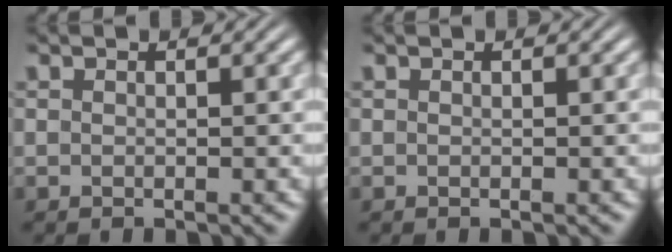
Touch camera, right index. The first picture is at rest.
{"total": 0.0}